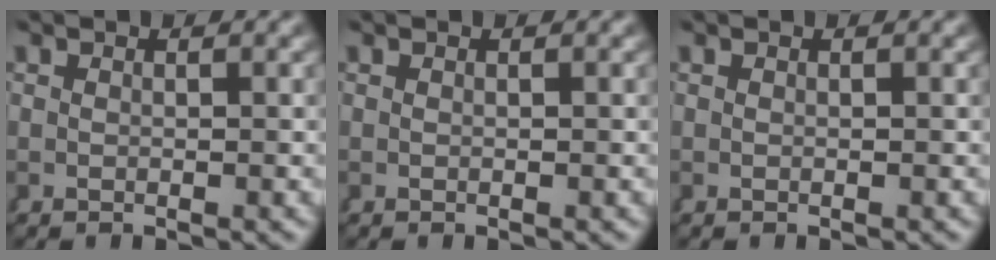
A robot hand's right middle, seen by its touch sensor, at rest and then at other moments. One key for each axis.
{"total": 0.0}
{"total": 0.0}